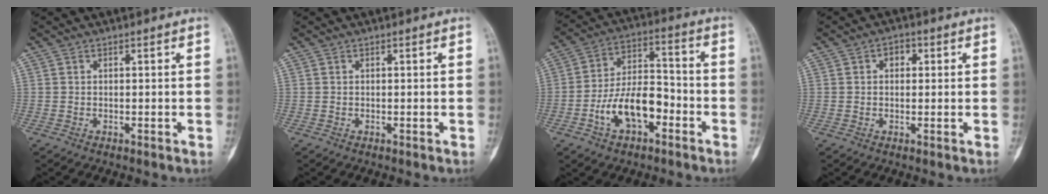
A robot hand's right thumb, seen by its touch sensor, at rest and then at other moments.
{"total": 0.0}
{"total": 12.8, "force": [-5.0, 7.0, 9.5], "torque": [-0.156, 0.047, -0.089]}
{"total": 2.7, "force": [0.7, 2.0, 1.7], "torque": [-0.012, 0.008, 0.006]}